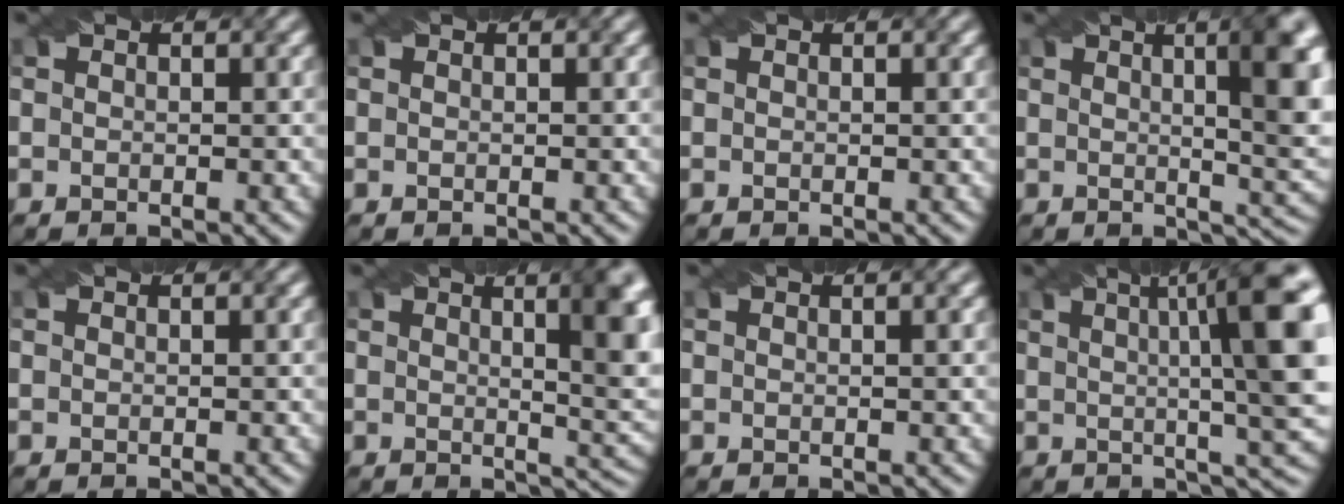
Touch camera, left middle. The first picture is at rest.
{"total": 0.0}
{"total": 0.0}
{"total": 10.3, "force": [2.4, 3.4, 9.4], "torque": [-0.072, 0.020, 0.018]}
{"total": 0.0}
{"total": 9.5, "force": [2.6, 3.5, 8.5], "torque": [-0.052, 0.018, 0.022]}
{"total": 1.2, "force": [0.4, 0.4, 1.1], "torque": [-0.014, 0.003, -0.001]}
{"total": 12.1, "force": [2.8, 2.8, 11.4], "torque": [-0.118, 0.006, 0.037]}